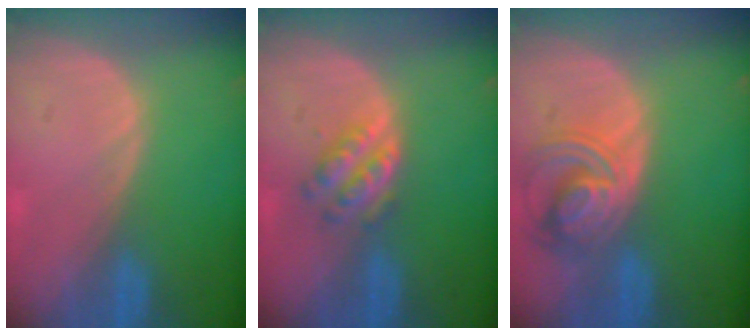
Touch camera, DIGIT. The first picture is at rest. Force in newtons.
{"total": 4.3, "press": 4.3, "slide": 0.6}
{"total": 7.8, "press": 6.9, "slide": 3.8}